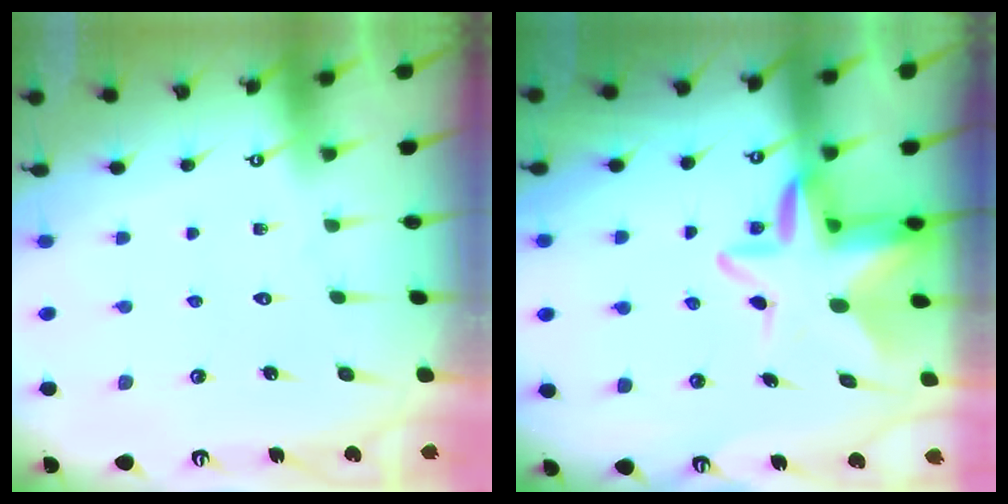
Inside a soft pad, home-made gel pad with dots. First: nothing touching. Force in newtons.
{"total": 10.4, "press": 10.0, "slide": 2.9}